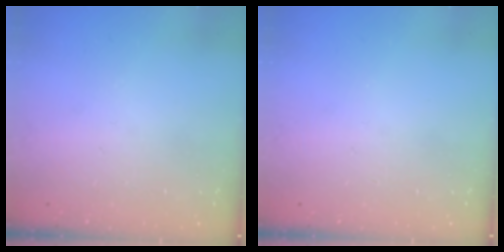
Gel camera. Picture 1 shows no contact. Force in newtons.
{"total": 0.0}